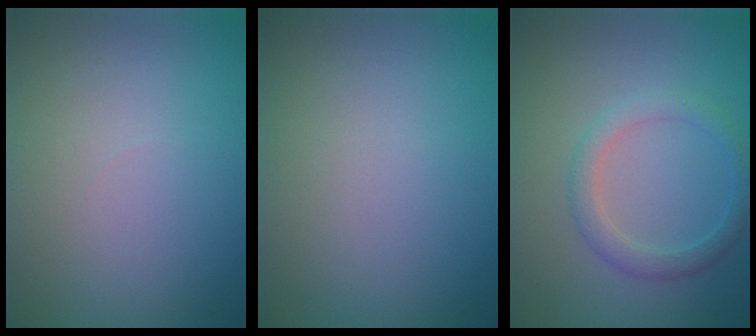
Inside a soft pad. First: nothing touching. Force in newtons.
{"total": 0.0}
{"total": 2.4, "press": 2.4, "slide": 0.1}